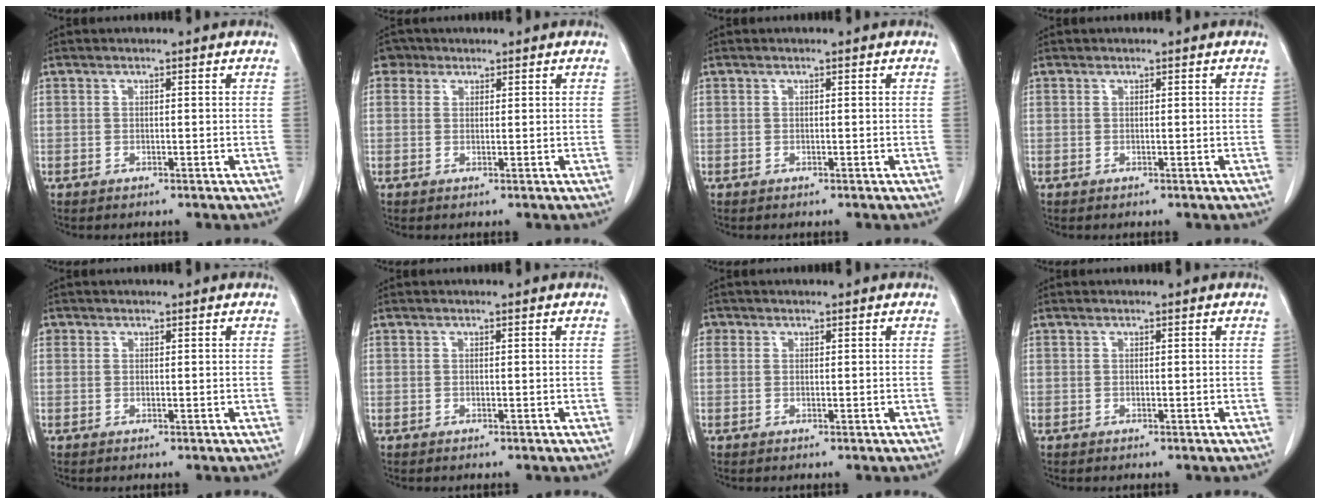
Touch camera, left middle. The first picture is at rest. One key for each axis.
{"total": 2.3, "fx": 1.4, "fy": 1.8, "fz": 0.2, "tx": -0.001, "ty": 0.008, "tz": 0.020}
{"total": 0.0}
{"total": 0.0}
{"total": 0.8, "fx": 0.4, "fy": 0.7, "fz": 0.1, "tx": 0.004, "ty": 0.005, "tz": 0.006}
{"total": 0.0}
{"total": 1.3, "fx": 0.5, "fy": 1.1, "fz": 0.2, "tx": 0.003, "ty": 0.006, "tz": 0.008}
{"total": 0.0}